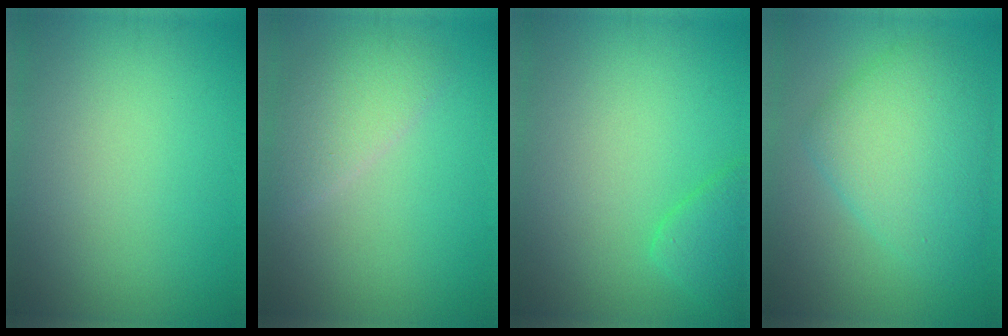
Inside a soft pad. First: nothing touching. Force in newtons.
{"total": 2.9, "press": 2.9, "slide": 0.2}
{"total": 2.5, "press": 2.5, "slide": 0.2}
{"total": 6.3, "press": 6.3, "slide": 0.1}